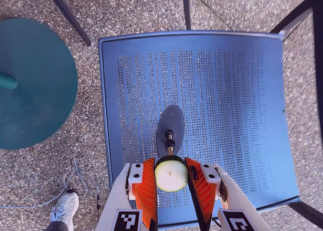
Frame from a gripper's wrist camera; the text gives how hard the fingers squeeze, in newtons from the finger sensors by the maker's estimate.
{"total": 11.4, "left": 11.0, "right": 11.8}